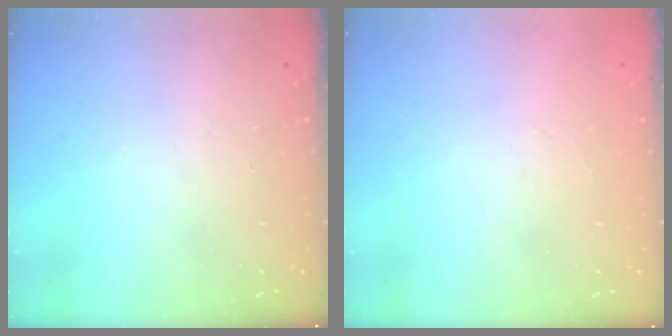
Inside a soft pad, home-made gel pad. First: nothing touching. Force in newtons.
{"total": 0.0}